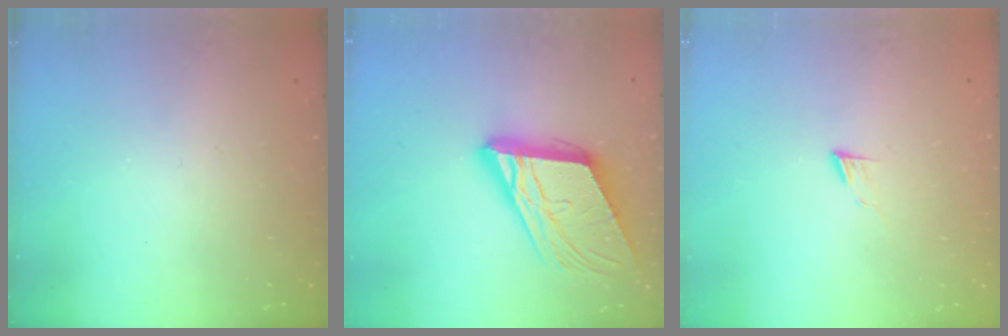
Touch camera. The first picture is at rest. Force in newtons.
{"total": 18.2, "press": 18.0, "slide": 2.7}
{"total": 5.0, "press": 4.9, "slide": 0.5}